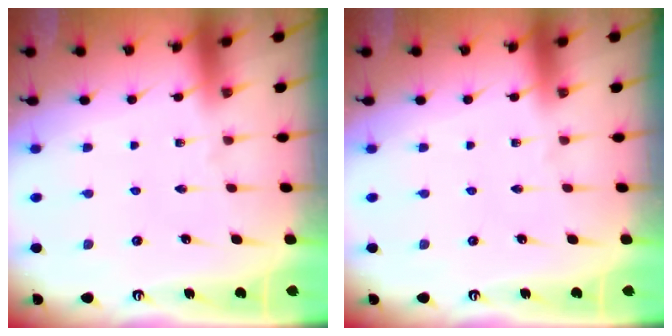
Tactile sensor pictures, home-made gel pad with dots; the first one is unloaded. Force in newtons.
{"total": 0.0}